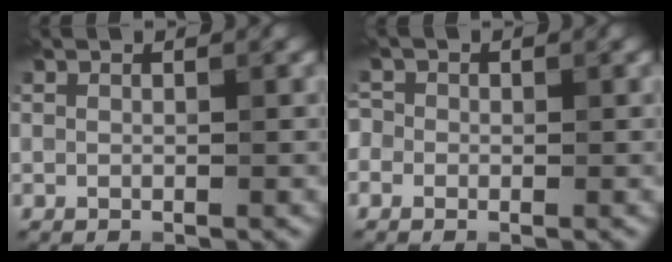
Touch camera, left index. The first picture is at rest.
{"total": 1.6, "force": [0.1, 1.5, 0.5], "torque": [0.001, 0.007, -0.017]}